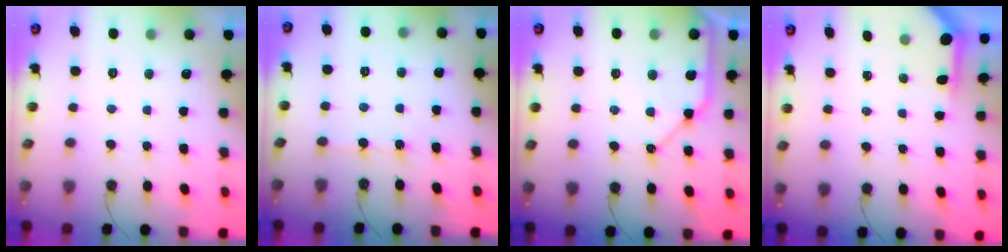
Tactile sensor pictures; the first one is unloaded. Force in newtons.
{"total": 3.3, "press": 3.2, "slide": 0.5}
{"total": 10.4, "press": 10.4, "slide": 1.2}
{"total": 3.8, "press": 3.8, "slide": 0.3}